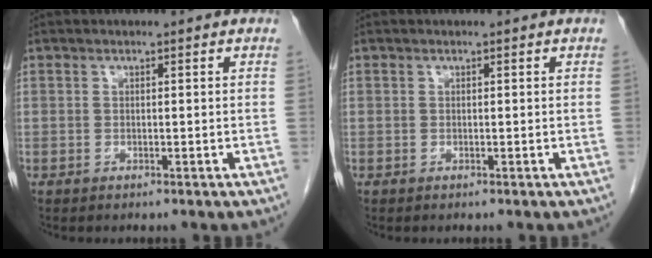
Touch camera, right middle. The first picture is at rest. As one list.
[{"total": 0.0}]